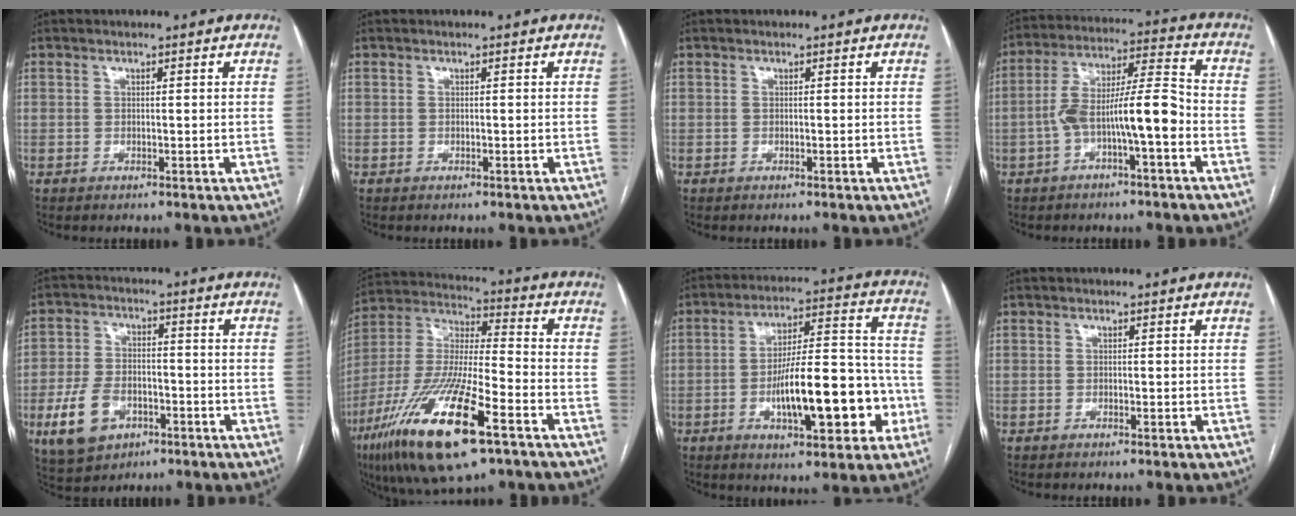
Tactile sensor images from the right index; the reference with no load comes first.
{"total": 0.0}
{"total": 0.0}
{"total": 10.9, "force": [-3.5, 1.4, 10.2], "torque": [-0.185, 0.036, -0.058]}
{"total": 9.7, "force": [-4.1, 6.5, 5.9], "torque": [-0.131, 0.005, -0.065]}
{"total": 21.8, "force": [-11.3, 3.9, 18.3], "torque": [-0.388, -0.045, -0.204]}
{"total": 16.4, "force": [-4.9, 4.7, 15.0], "torque": [-0.233, 0.026, -0.070]}
{"total": 0.0}